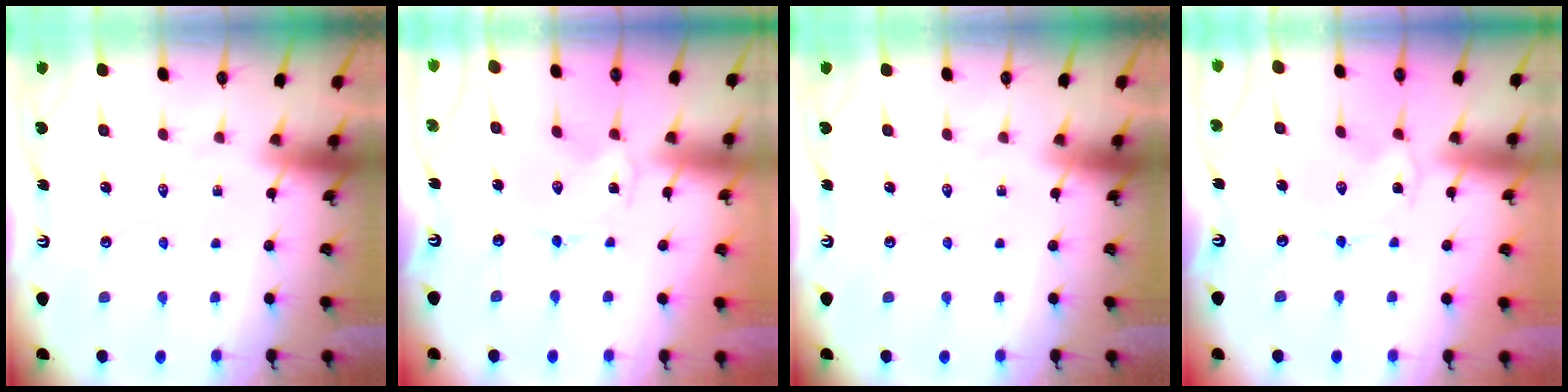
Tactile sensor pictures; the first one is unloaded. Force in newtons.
{"total": 0.0}
{"total": 0.0}
{"total": 2.0, "press": 2.0, "slide": 0.2}